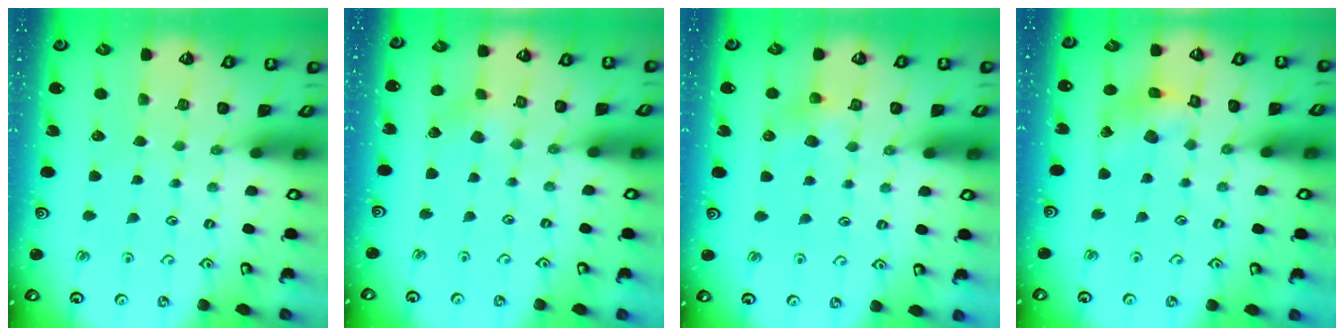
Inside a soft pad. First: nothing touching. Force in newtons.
{"total": 2.9, "press": 2.9, "slide": 0.3}
{"total": 5.2, "press": 5.2, "slide": 0.5}
{"total": 9.0, "press": 9.0, "slide": 1.1}